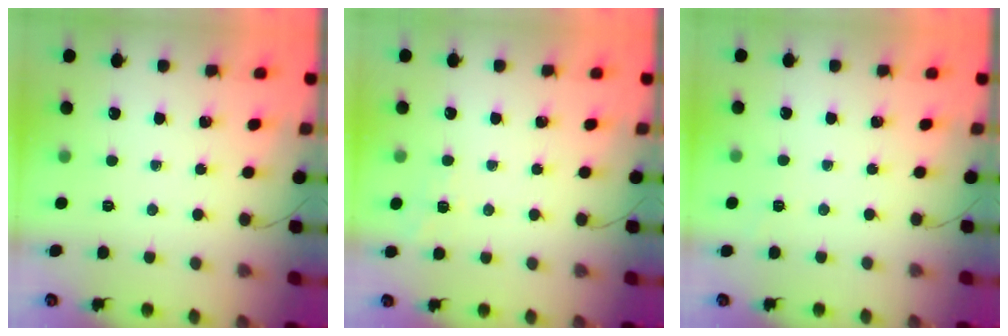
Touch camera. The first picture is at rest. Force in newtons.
{"total": 5.6, "press": 5.3, "slide": 1.8}
{"total": 1.3, "press": 0.2, "slide": 1.3}